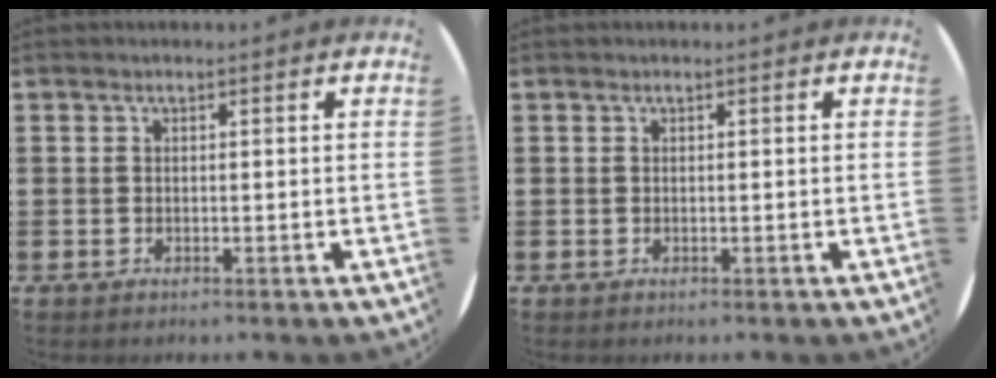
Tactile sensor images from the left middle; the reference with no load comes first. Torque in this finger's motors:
{"motor_torque": [0.18, -0.15, 0.00, 0.02]}